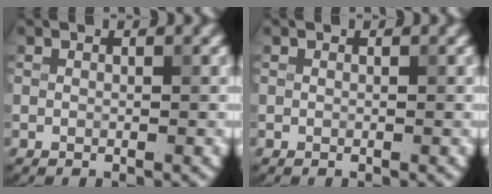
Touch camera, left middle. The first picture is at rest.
{"total": 0.0}